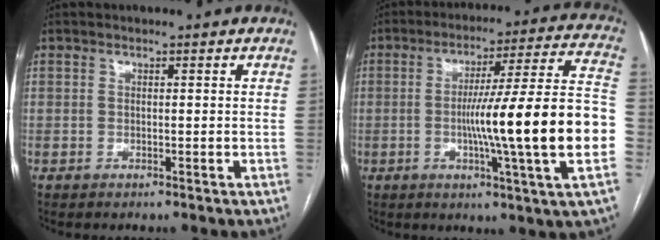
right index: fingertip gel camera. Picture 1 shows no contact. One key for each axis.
{"total": 21.0, "fx": -3.8, "fy": -1.1, "fz": 20.6, "tx": -0.271, "ty": 0.008, "tz": -0.065}